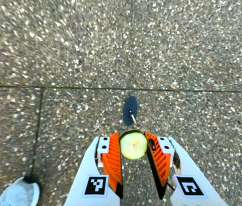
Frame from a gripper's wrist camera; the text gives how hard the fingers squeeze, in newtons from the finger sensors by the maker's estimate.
{"total": 8.7, "left": 7.9, "right": 9.6}